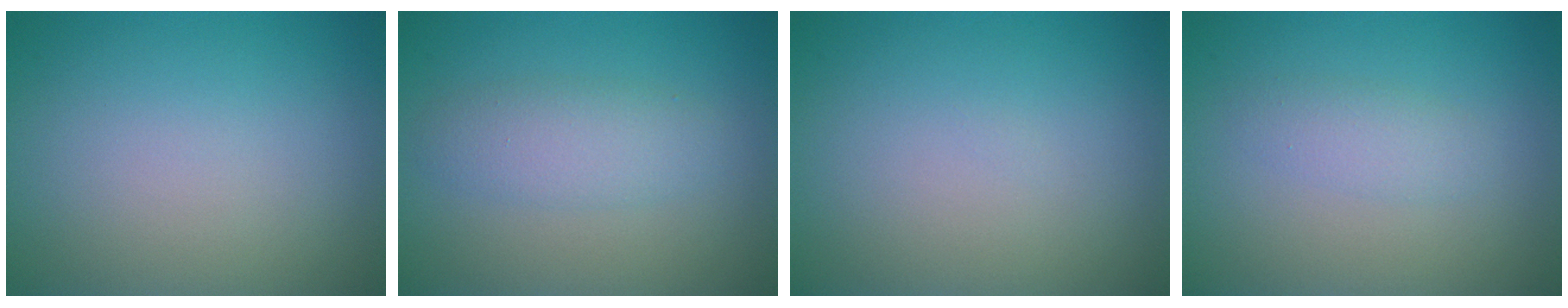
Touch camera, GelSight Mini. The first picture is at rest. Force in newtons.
{"total": 2.9, "press": 2.9, "slide": 0.1}
{"total": 0.0}
{"total": 1.6, "press": 1.6, "slide": 0.0}